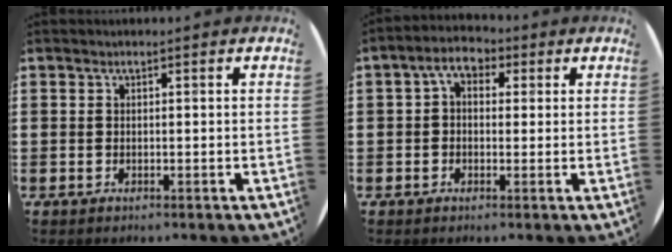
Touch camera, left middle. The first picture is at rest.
{"total": 3.9, "force": [1.9, 2.5, 2.2], "torque": [-0.045, 0.008, 0.030]}